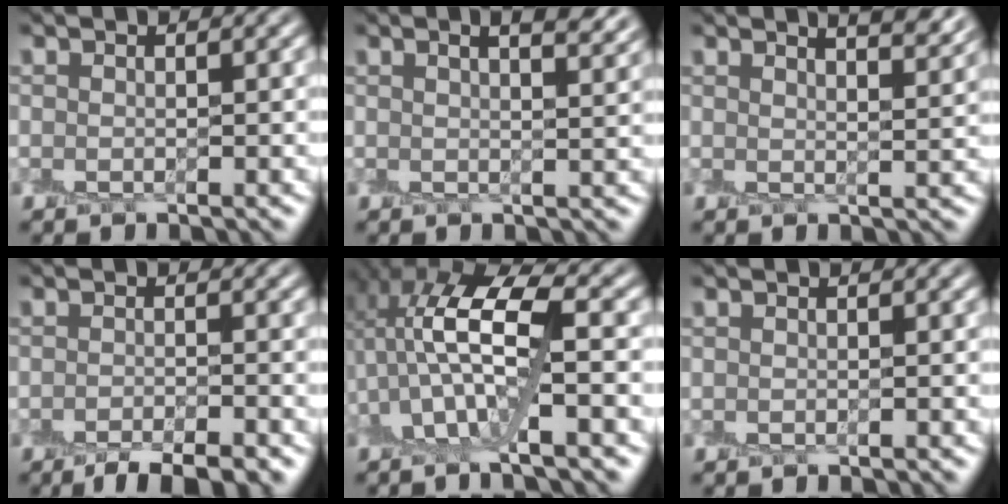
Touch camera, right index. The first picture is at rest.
{"total": 4.8, "force": [2.8, 1.7, 3.6], "torque": [-0.028, 0.020, 0.016]}
{"total": 5.2, "force": [3.8, 1.6, 3.1], "torque": [-0.016, 0.024, 0.026]}
{"total": 4.0, "force": [-2.9, 0.9, 2.6], "torque": [-0.030, 0.000, -0.049]}
{"total": 8.0, "force": [0.8, 3.6, 7.1], "torque": [-0.146, 0.018, 0.011]}
{"total": 0.0}